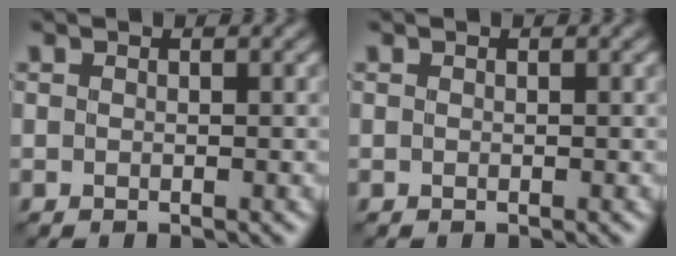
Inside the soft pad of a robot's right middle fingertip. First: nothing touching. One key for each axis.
{"total": 0.0}